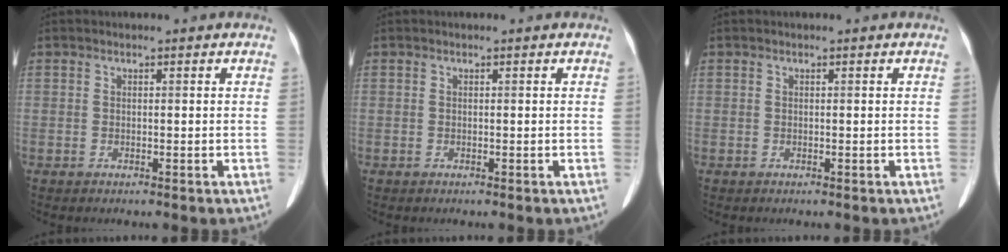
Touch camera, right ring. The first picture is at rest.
{"total": 0.0}
{"total": 0.0}